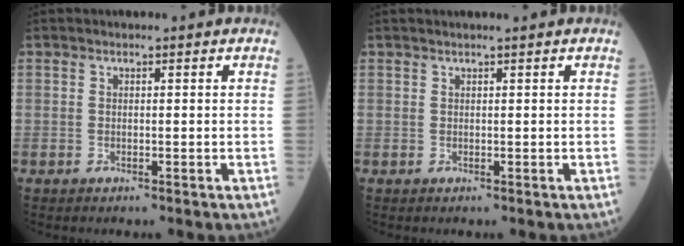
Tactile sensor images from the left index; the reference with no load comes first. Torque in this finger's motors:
{"motor_torque": [0.23, -0.63, -0.02, 0.01]}